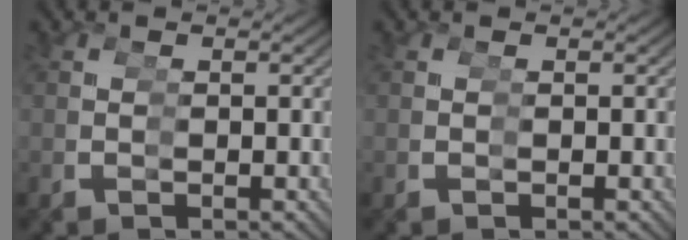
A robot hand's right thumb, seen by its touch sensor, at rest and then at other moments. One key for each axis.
{"total": 0.0}